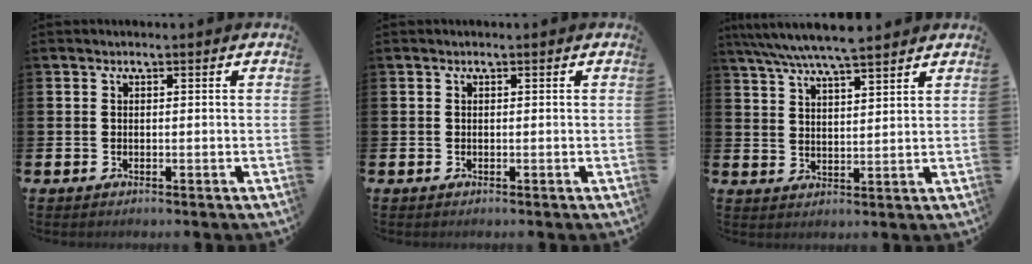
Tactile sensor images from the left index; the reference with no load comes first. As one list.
[{"total": 0.0}, {"total": 7.0, "force": [6.6, 0.4, 2.3], "torque": [-0.058, -0.027, 0.117]}]